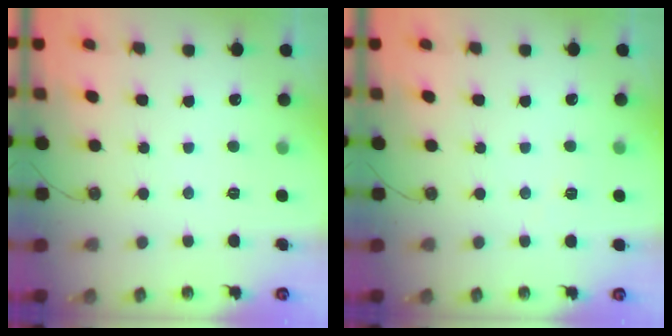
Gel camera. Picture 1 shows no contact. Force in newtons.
{"total": 2.9, "press": 2.1, "slide": 2.1}